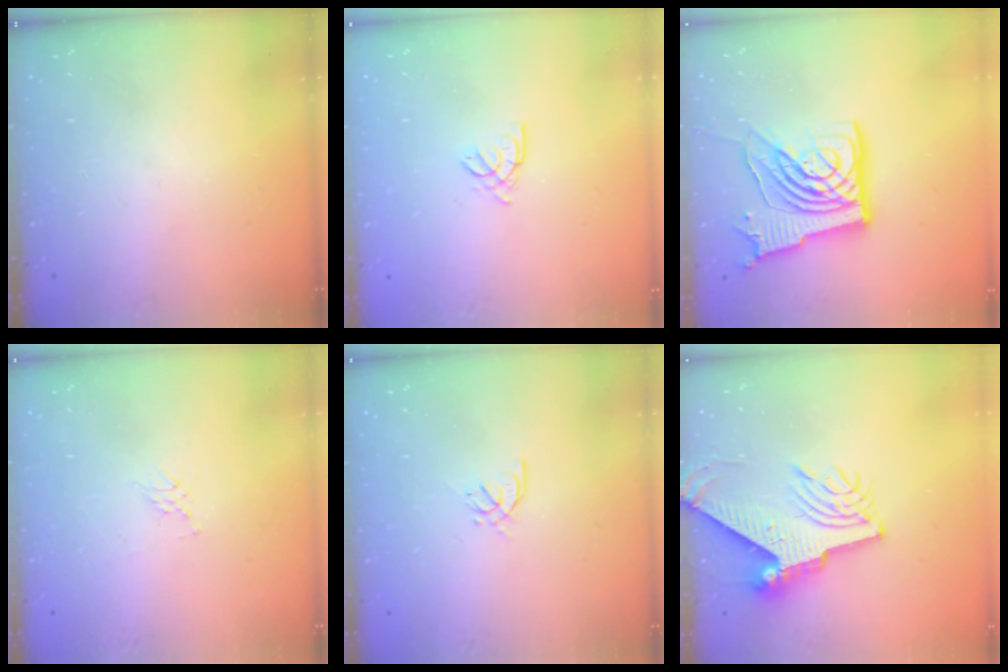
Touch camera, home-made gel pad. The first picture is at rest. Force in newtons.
{"total": 2.3, "press": 2.3, "slide": 0.5}
{"total": 19.2, "press": 19.1, "slide": 2.3}
{"total": 3.5, "press": 3.3, "slide": 1.1}
{"total": 2.4, "press": 2.4, "slide": 0.6}
{"total": 10.8, "press": 10.7, "slide": 1.4}